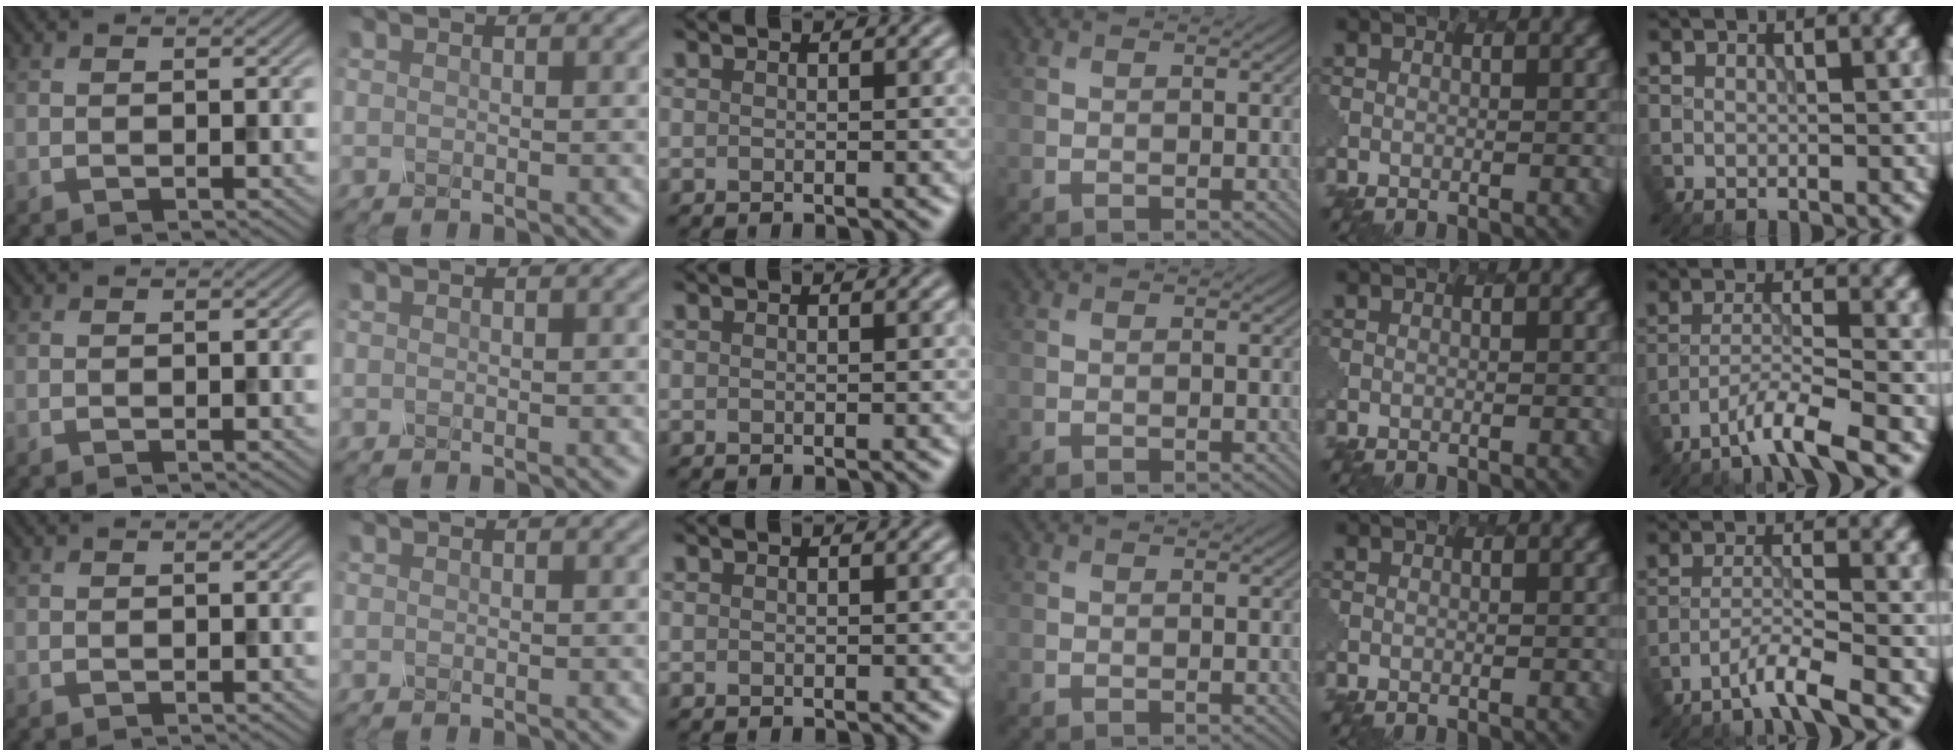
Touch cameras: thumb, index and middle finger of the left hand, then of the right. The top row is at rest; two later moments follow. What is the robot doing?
{"motion": "dispense", "object": "dispenser bottle"}